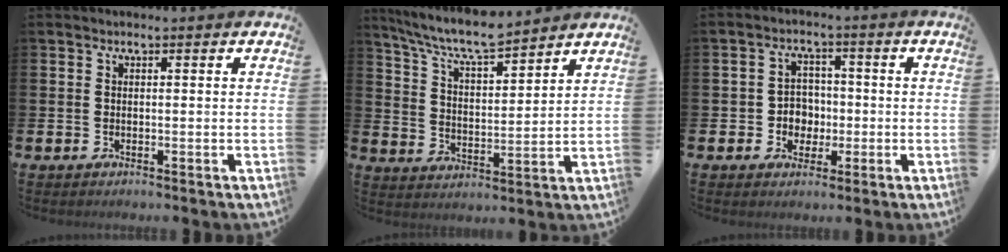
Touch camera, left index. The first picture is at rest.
{"total": 7.7, "force": [7.1, 0.9, 2.8], "torque": [-0.084, -0.039, 0.126]}
{"total": 3.8, "force": [-0.5, 3.6, 1.1], "torque": [-0.023, 0.000, -0.017]}